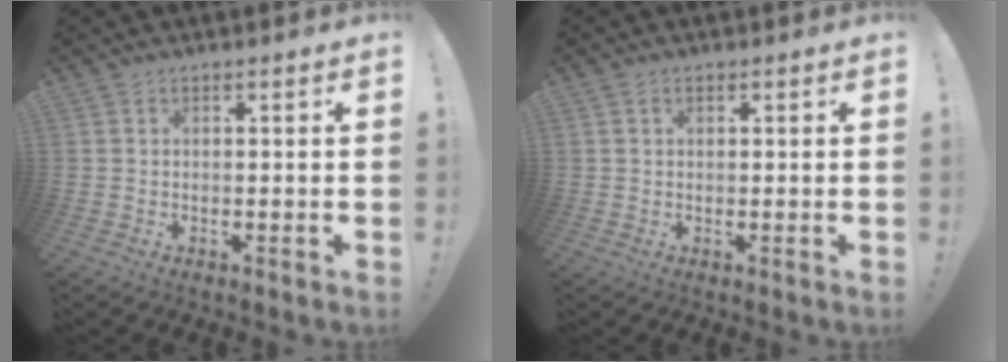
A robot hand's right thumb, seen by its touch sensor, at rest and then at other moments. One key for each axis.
{"total": 0.8, "fx": 0.4, "fy": 0.6, "fz": 0.4, "tx": -0.003, "ty": 0.000, "tz": 0.006}